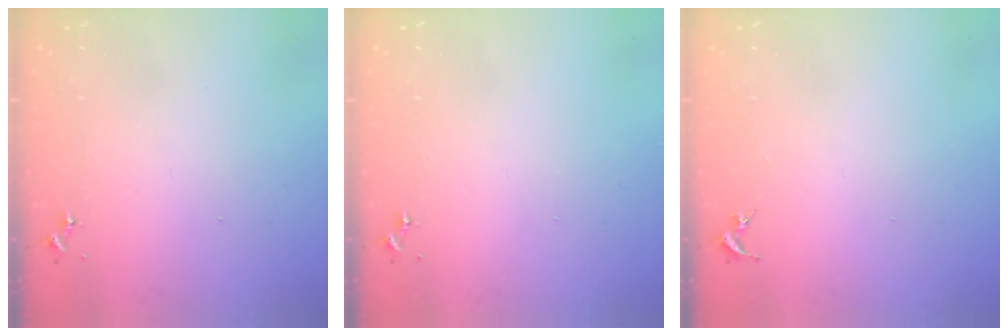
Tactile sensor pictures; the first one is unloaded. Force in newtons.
{"total": 0.0}
{"total": 0.0}